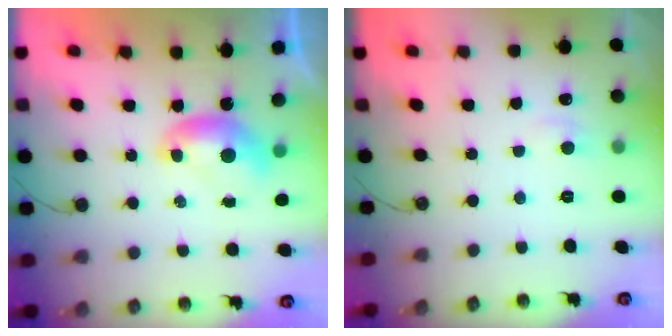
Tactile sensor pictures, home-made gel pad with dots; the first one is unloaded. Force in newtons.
{"total": 0.8, "press": 0.5, "slide": 0.6}